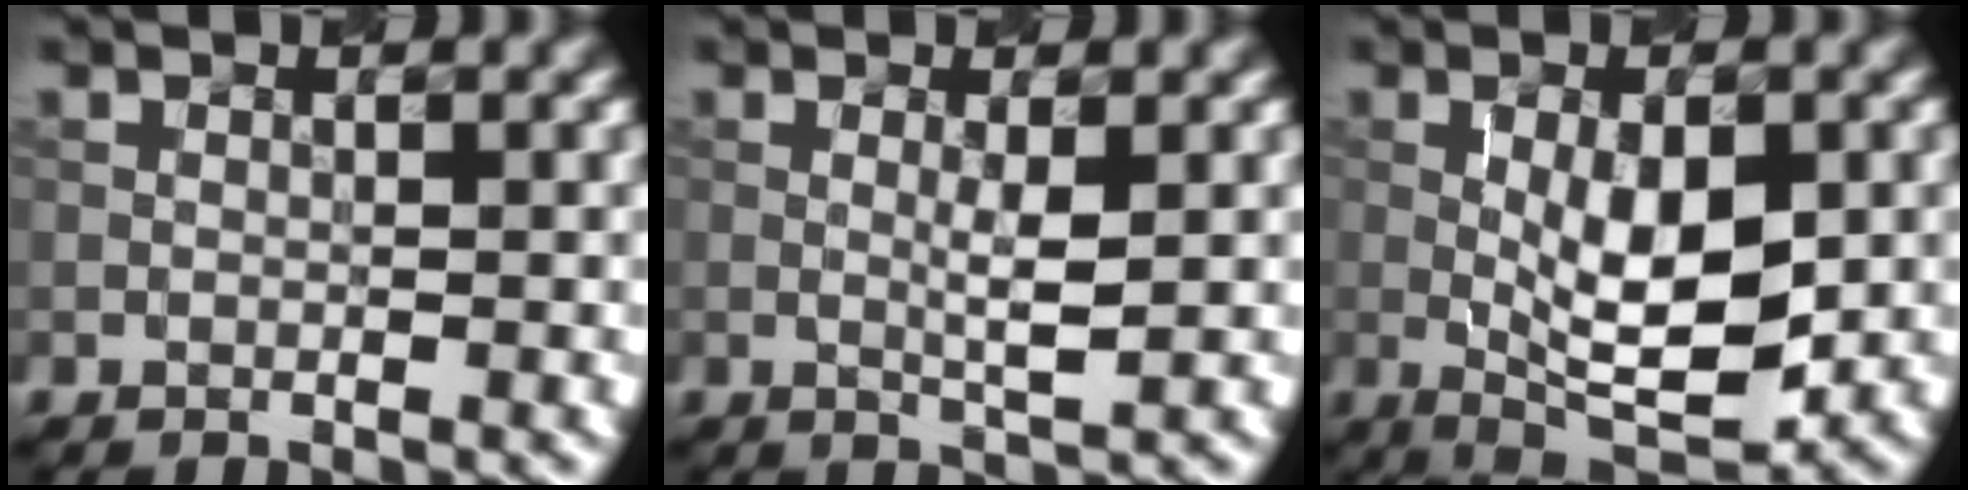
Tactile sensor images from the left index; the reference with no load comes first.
{"total": 2.0, "force": [0.2, 0.2, 2.0], "torque": [-0.037, -0.001, 0.002]}
{"total": 6.9, "force": [-0.3, 2.5, 6.4], "torque": [-0.110, -0.006, -0.001]}